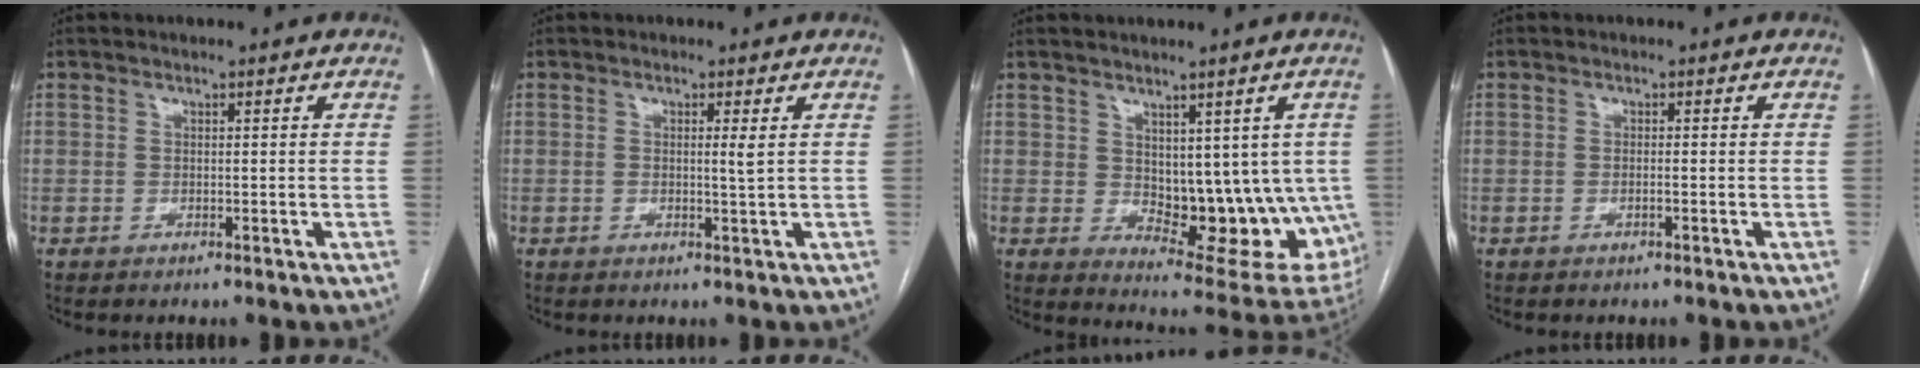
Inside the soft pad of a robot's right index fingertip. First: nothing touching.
{"total": 1.5, "force": [0.3, -0.4, 1.4], "torque": [-0.023, -0.002, 0.004]}
{"total": 14.4, "force": [0.3, 7.4, 12.4], "torque": [-0.141, -0.009, 0.024]}
{"total": 0.6, "force": [-0.2, -0.1, 0.6], "torque": [-0.011, 0.001, -0.003]}